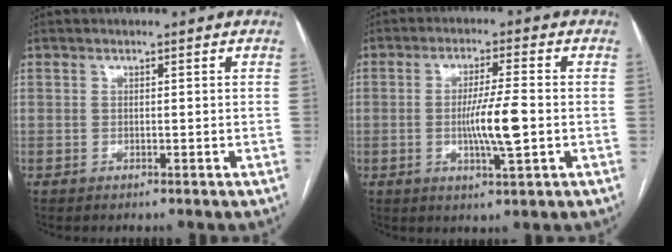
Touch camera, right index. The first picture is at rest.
{"total": 7.3, "force": [-1.1, 0.2, 7.2], "torque": [-0.132, -0.010, -0.020]}